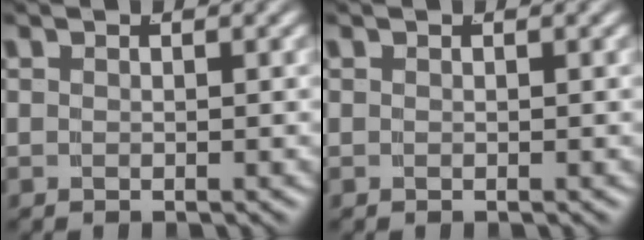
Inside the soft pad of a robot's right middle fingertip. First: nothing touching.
{"total": 0.0}